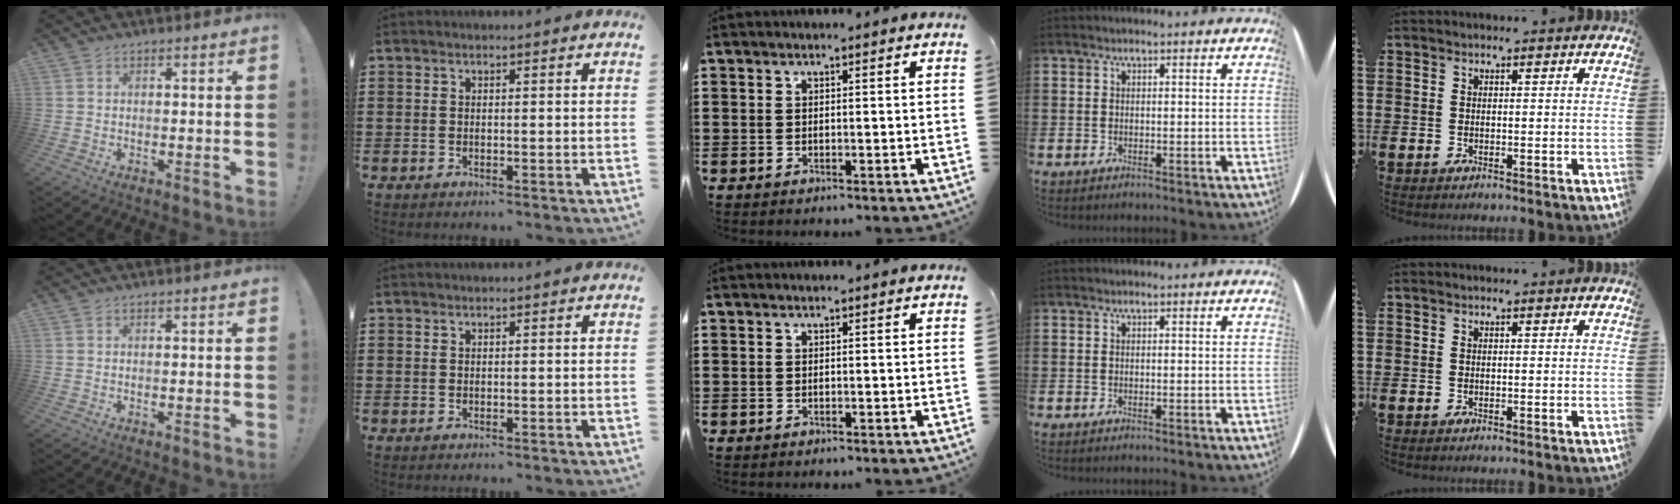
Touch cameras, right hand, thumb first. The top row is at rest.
{}